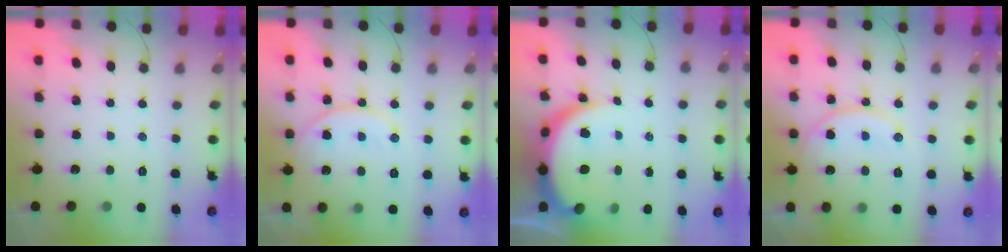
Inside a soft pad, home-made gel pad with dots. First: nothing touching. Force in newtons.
{"total": 10.5, "press": 10.5, "slide": 0.8}
{"total": 10.8, "press": 10.8, "slide": 0.7}
{"total": 12.4, "press": 12.4, "slide": 1.0}